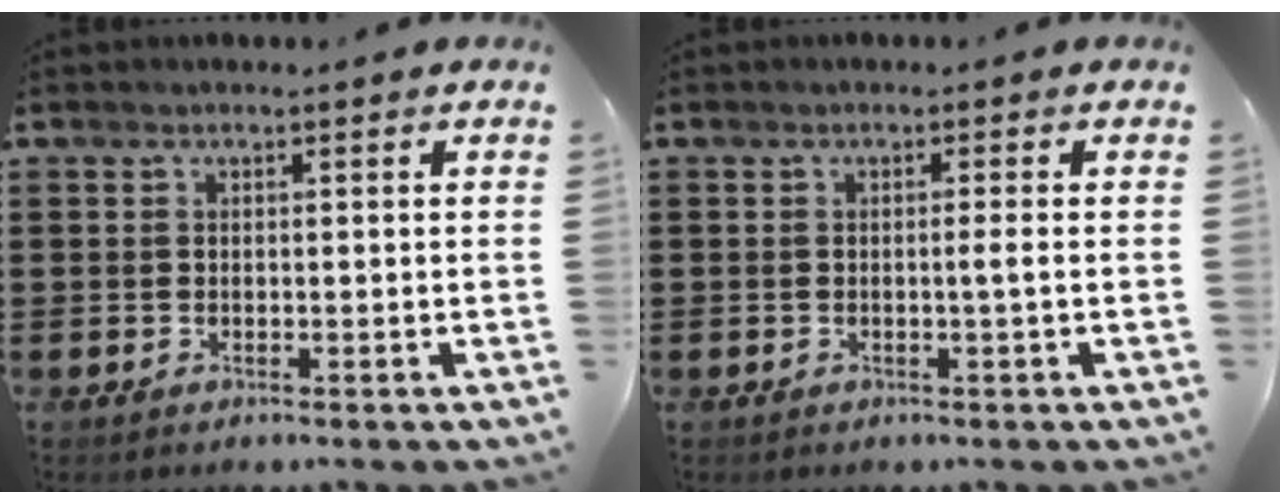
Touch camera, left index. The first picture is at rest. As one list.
[{"total": 1.6, "force": [-0.2, -0.3, 1.5], "torque": [-0.027, -0.004, -0.007]}]